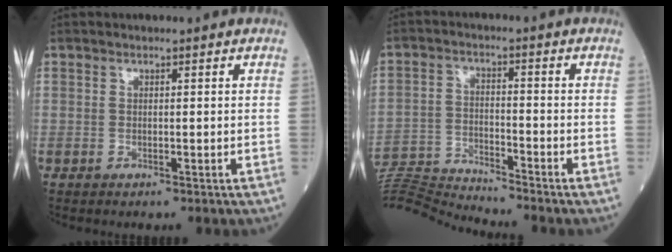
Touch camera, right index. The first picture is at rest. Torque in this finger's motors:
{"motor_torque": [-0.54, -0.09, -0.50, -0.10]}